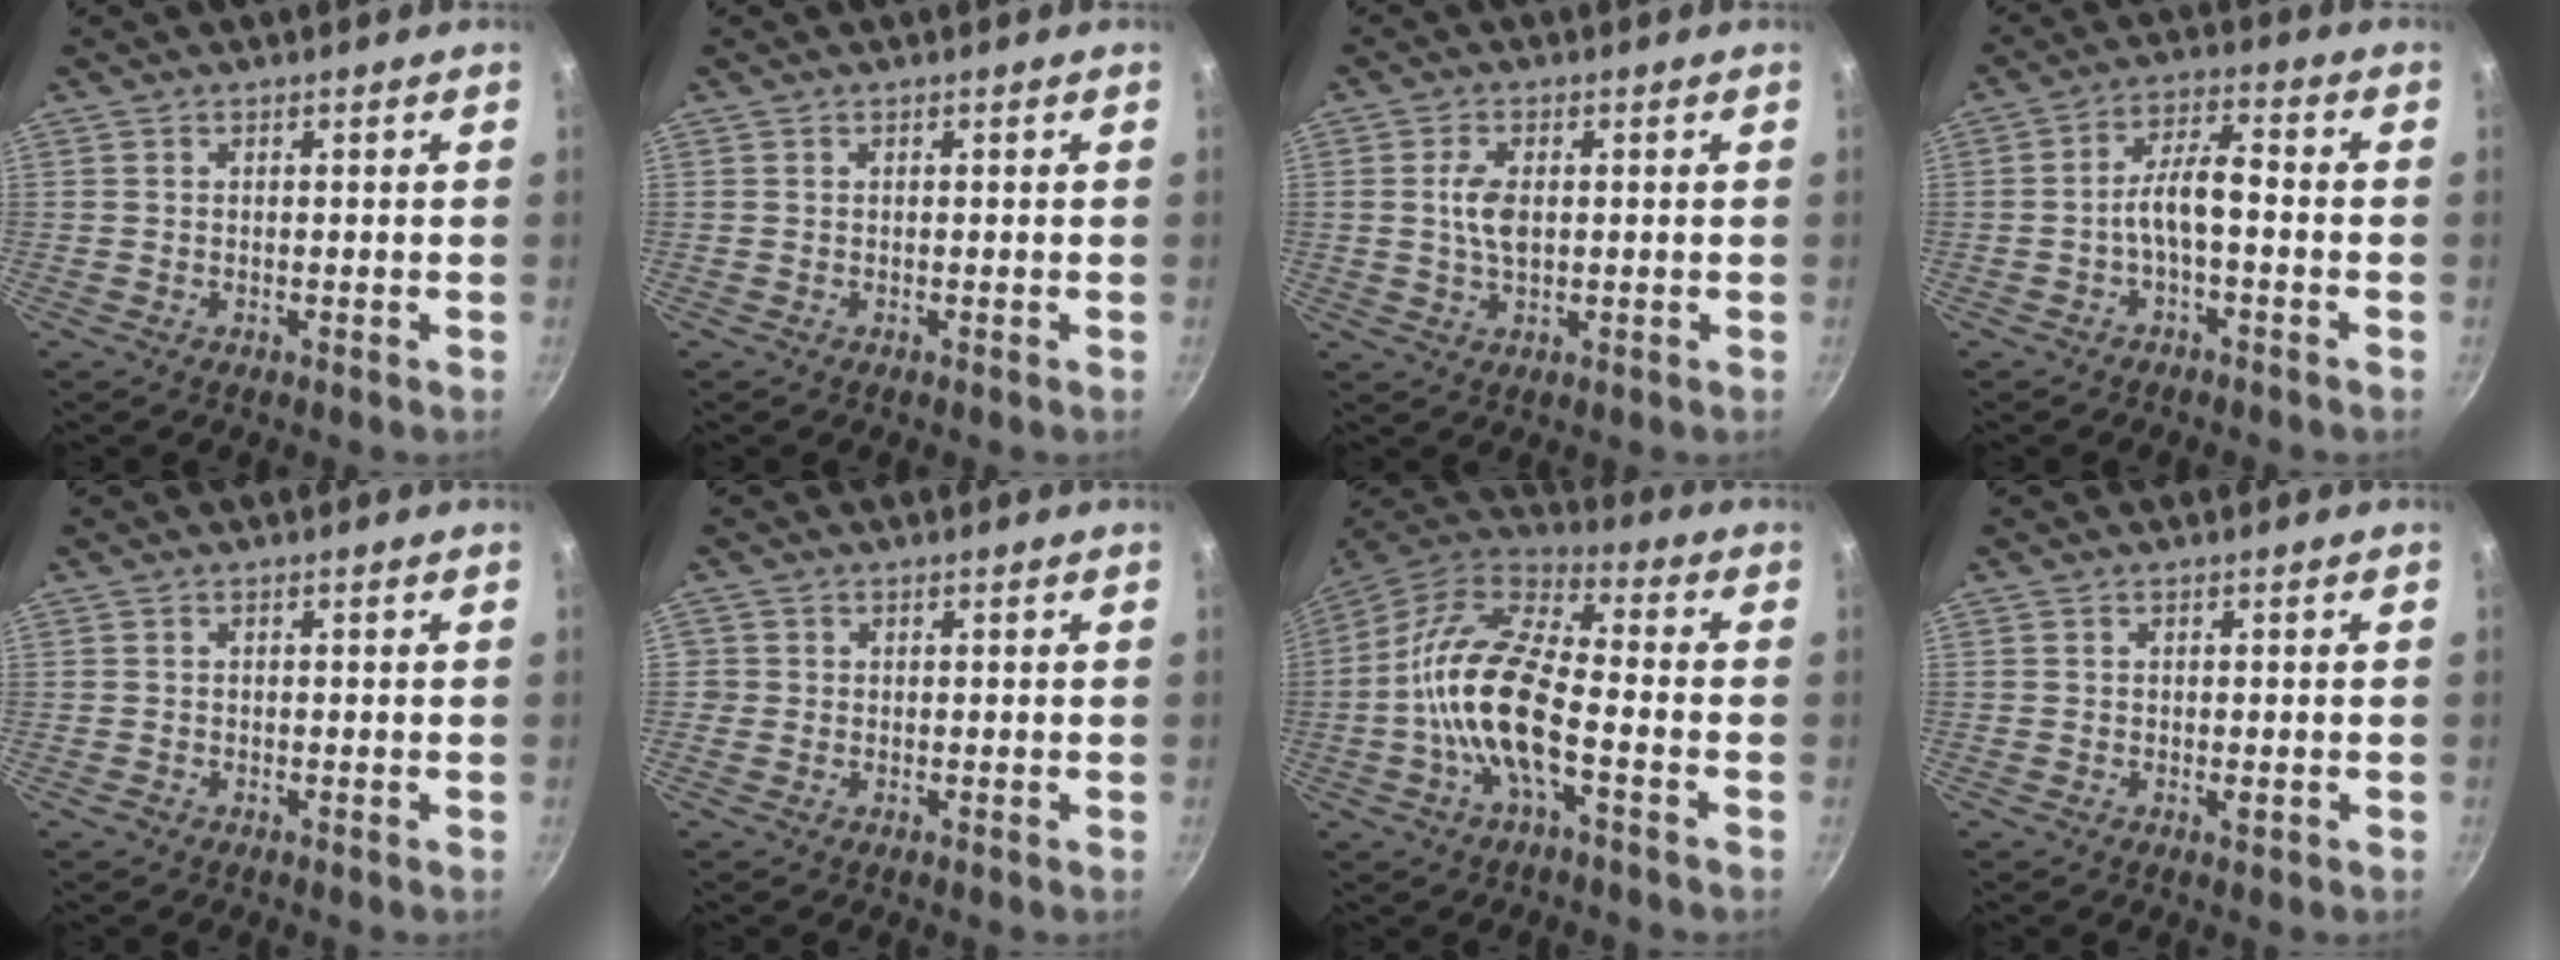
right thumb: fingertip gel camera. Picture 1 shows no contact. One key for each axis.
{"total": 0.0}
{"total": 5.1, "fx": 0.5, "fy": 2.7, "fz": 4.3, "tx": -0.084, "ty": -0.002, "tz": 0.009}
{"total": 6.8, "fx": -1.5, "fy": 2.6, "fz": 6.1, "tx": -0.111, "ty": 0.036, "tz": -0.033}
{"total": 0.6, "fx": -0.5, "fy": 0.4, "fz": 0.1, "tx": -0.001, "ty": 0.001, "tz": -0.012}
{"total": 1.2, "fx": -0.1, "fy": 1.2, "fz": 0.0, "tx": 0.006, "ty": 0.005, "tz": -0.003}
{"total": 16.9, "fx": -3.8, "fy": 6.6, "fz": 15.0, "tx": -0.305, "ty": 0.041, "tz": -0.077}
{"total": 1.0, "fx": -0.3, "fy": 0.5, "fz": 0.8, "tx": -0.009, "ty": -0.001, "tz": -0.005}